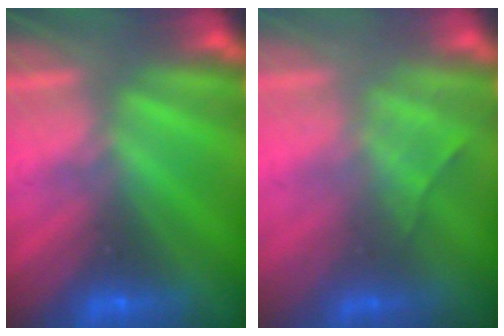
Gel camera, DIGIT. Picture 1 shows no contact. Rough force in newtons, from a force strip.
{"total": 2.3}